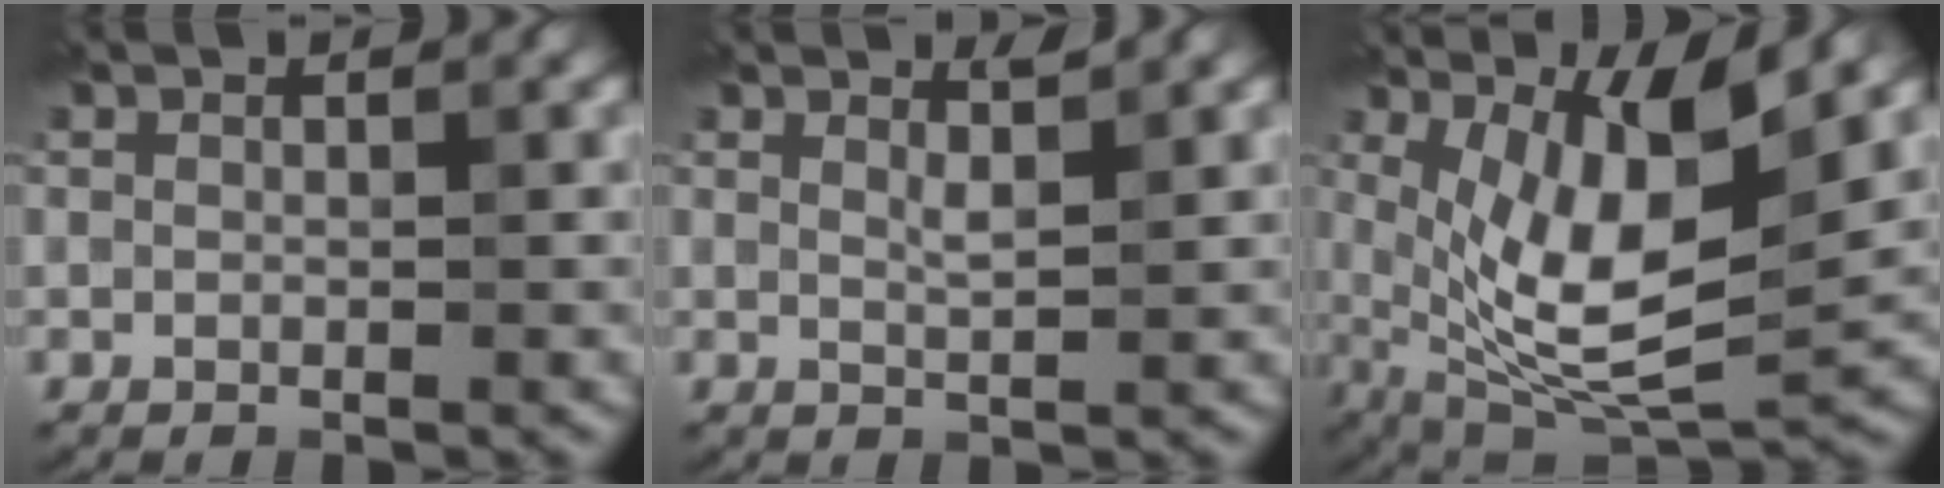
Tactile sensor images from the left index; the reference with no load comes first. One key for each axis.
{"total": 1.2, "fx": 1.1, "fy": -0.4, "fz": 0.4, "tx": -0.010, "ty": -0.002, "tz": 0.017}
{"total": 9.5, "fx": 2.4, "fy": 2.8, "fz": 8.8, "tx": -0.156, "ty": -0.015, "tz": 0.048}